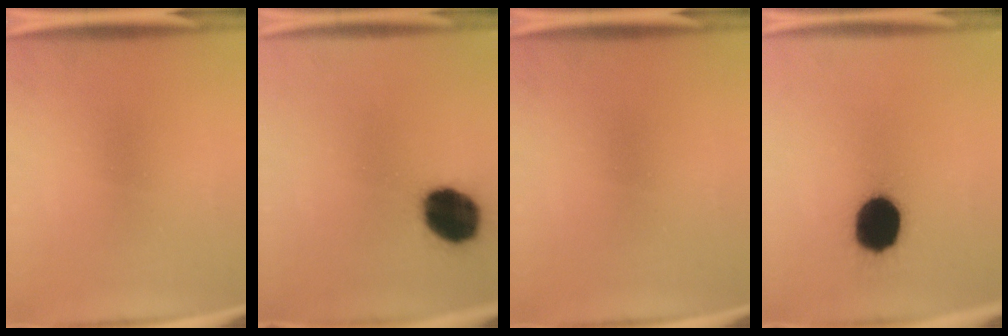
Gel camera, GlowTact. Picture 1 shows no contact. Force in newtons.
{"total": 15.7}
{"total": 0.0}
{"total": 16.2}